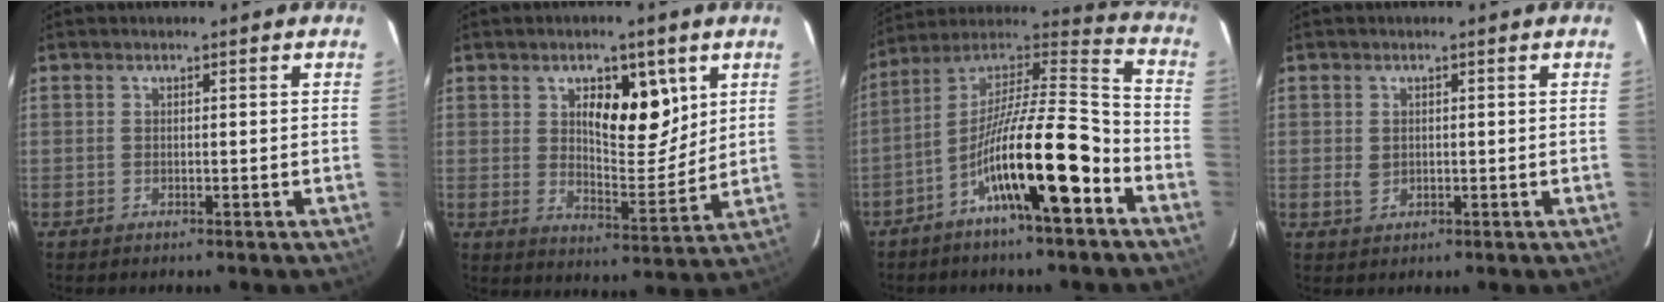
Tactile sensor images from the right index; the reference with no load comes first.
{"total": 10.2, "force": [4.1, 4.1, 8.3], "torque": [-0.124, -0.001, 0.071]}
{"total": 17.9, "force": [-7.9, 1.8, 15.9], "torque": [-0.278, 0.011, -0.134]}
{"total": 1.9, "force": [0.0, 1.5, 1.2], "torque": [-0.024, -0.002, 0.005]}